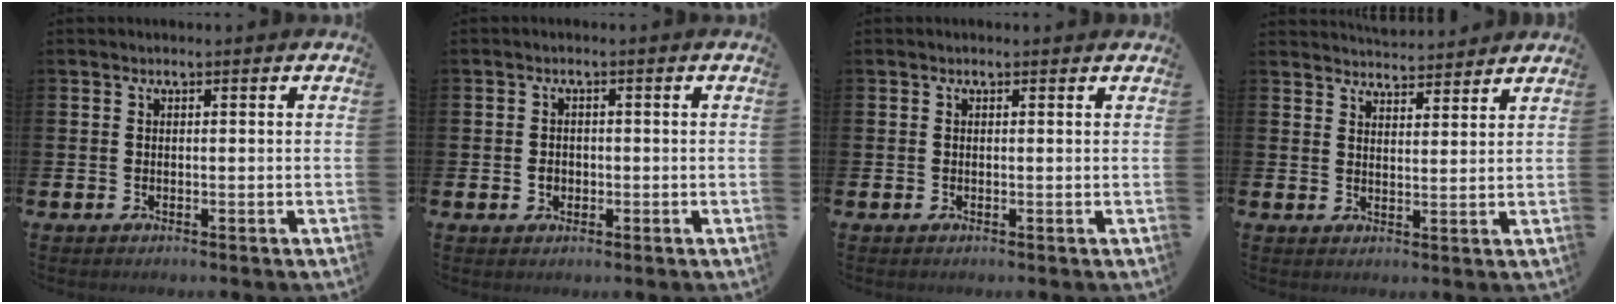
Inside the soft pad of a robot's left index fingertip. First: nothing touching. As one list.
[{"total": 1.6, "force": [-0.3, 1.4, 0.7], "torque": [-0.001, 0.001, -0.012]}, {"total": 0.0}, {"total": 4.4, "force": [4.4, 0.2, -0.2], "torque": [-0.001, -0.027, 0.080]}]